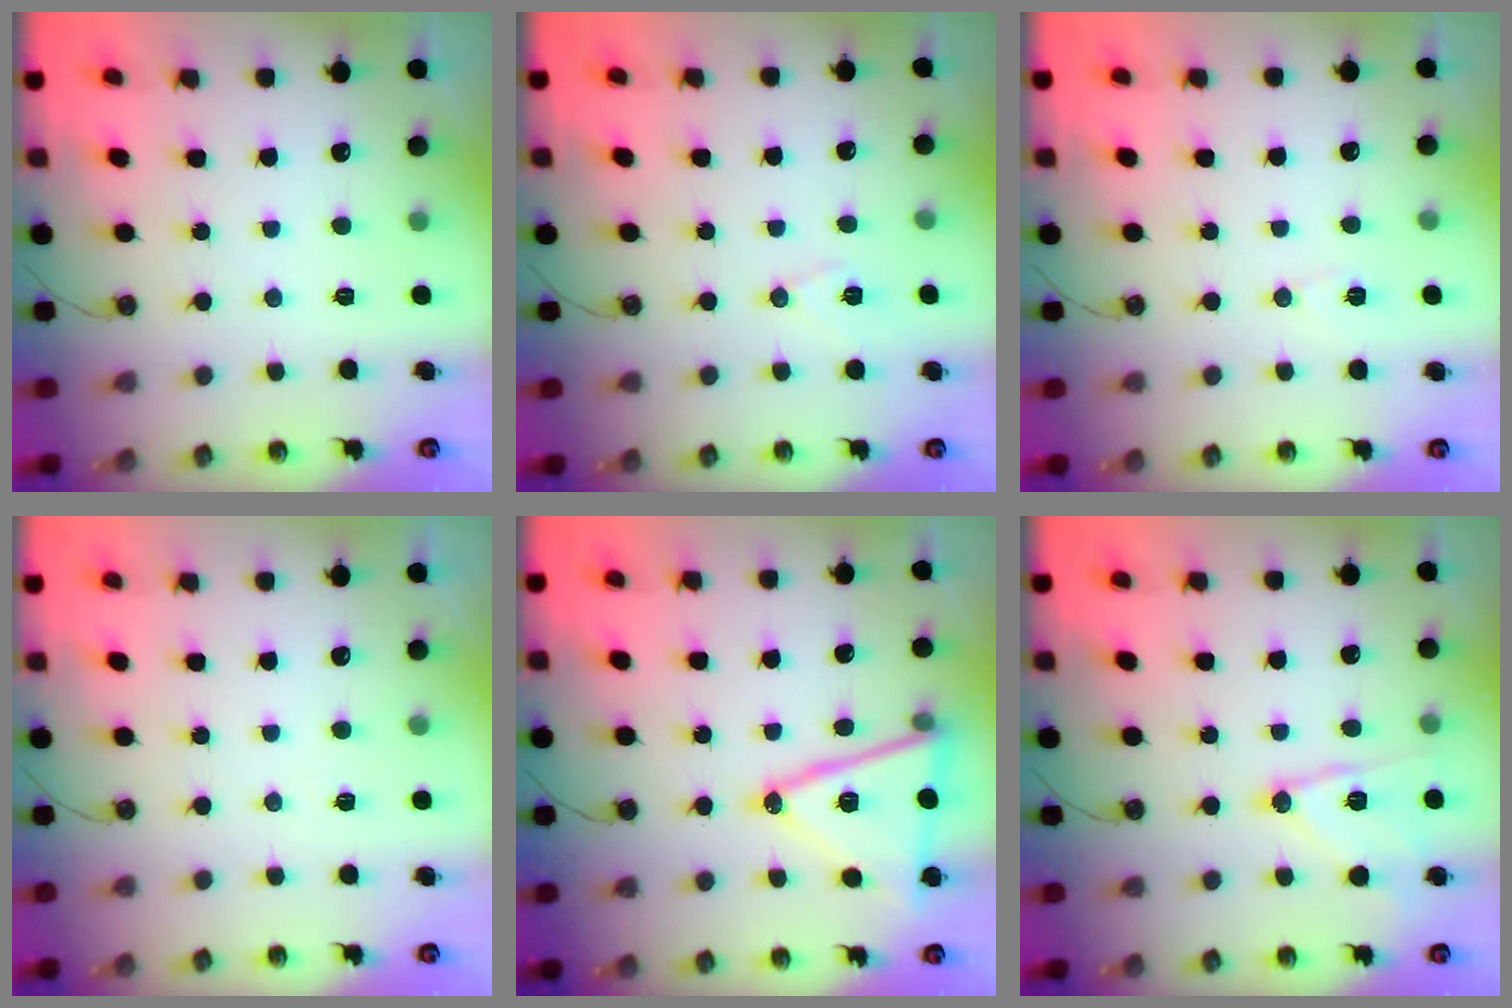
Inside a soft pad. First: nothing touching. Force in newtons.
{"total": 7.0, "press": 6.0, "slide": 3.7}
{"total": 5.9, "press": 5.8, "slide": 1.0}
{"total": 3.6, "press": 3.2, "slide": 1.6}
{"total": 16.5, "press": 16.2, "slide": 3.5}
{"total": 12.1, "press": 11.9, "slide": 2.0}